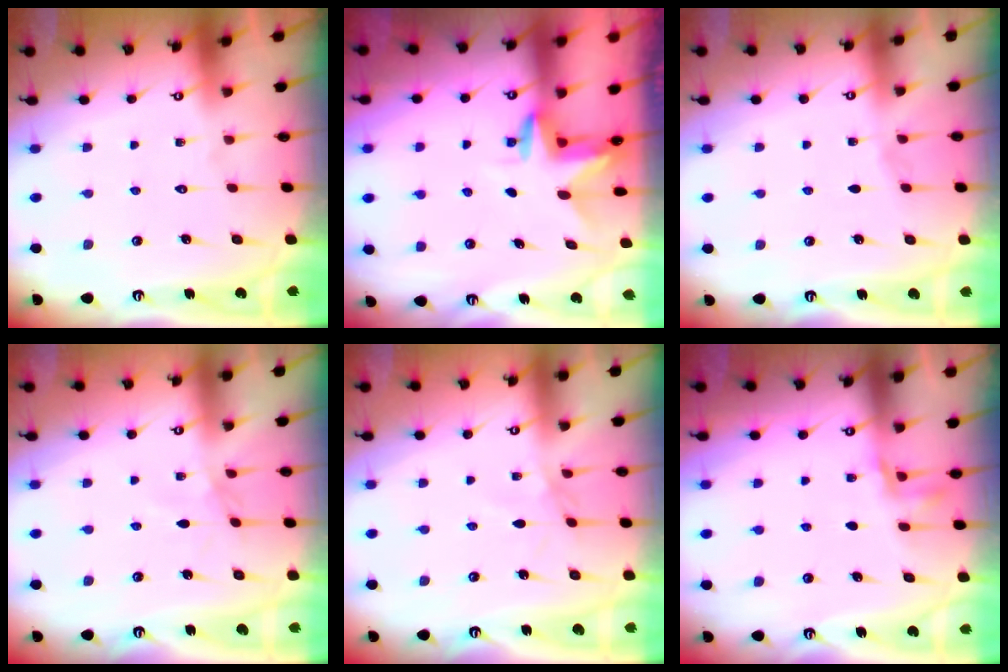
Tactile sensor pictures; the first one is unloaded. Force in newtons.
{"total": 3.1, "press": 3.1, "slide": 0.4}
{"total": 2.1, "press": 2.1, "slide": 0.4}
{"total": 2.0, "press": 1.9, "slide": 0.4}
{"total": 1.8, "press": 1.7, "slide": 0.4}
{"total": 2.9, "press": 2.8, "slide": 1.0}